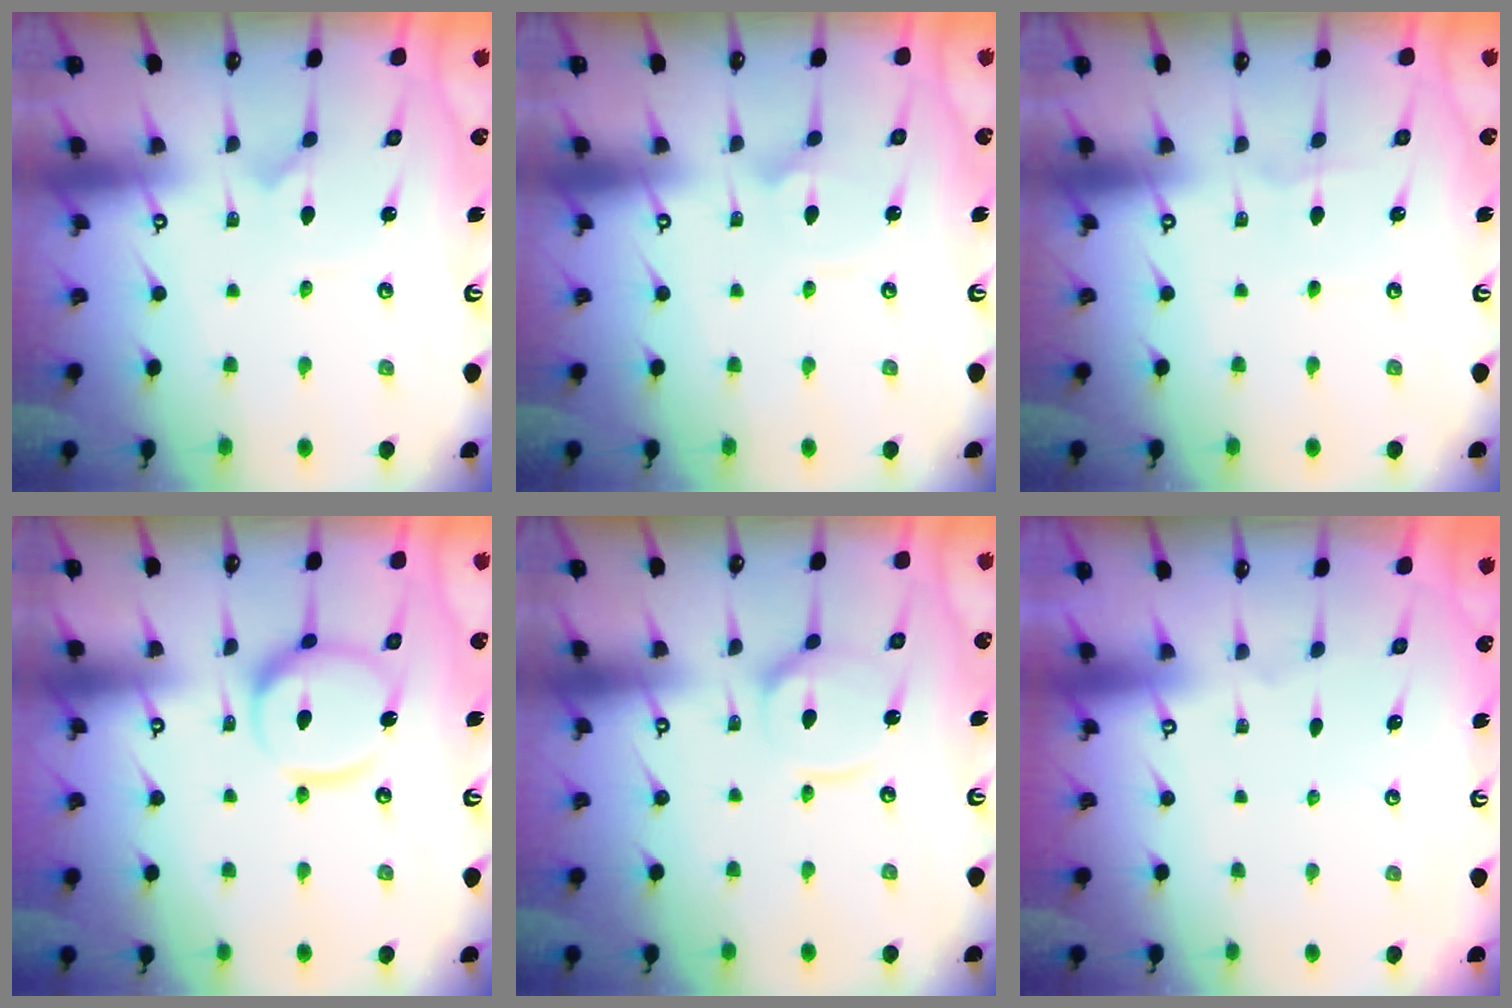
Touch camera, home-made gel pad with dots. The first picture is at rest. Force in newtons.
{"total": 2.1, "press": 2.1, "slide": 0.0}
{"total": 1.5, "press": 1.4, "slide": 0.2}
{"total": 15.3, "press": 15.2, "slide": 1.5}
{"total": 8.2, "press": 8.2, "slide": 0.9}
{"total": 0.0}